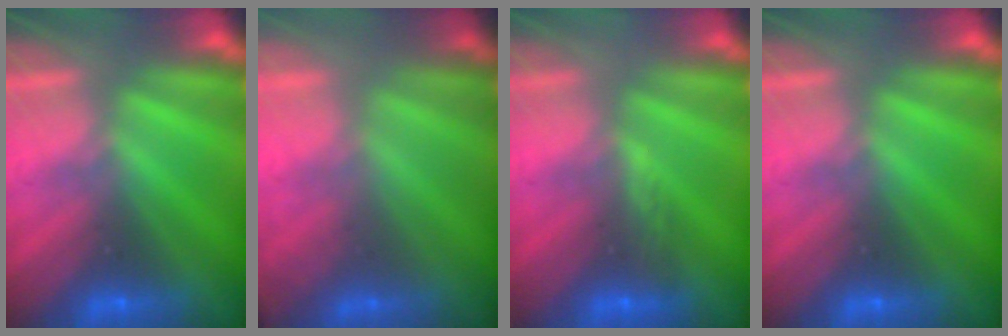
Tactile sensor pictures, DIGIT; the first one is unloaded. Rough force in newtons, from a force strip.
{"total": 2.0}
{"total": 2.8}
{"total": 0.0}